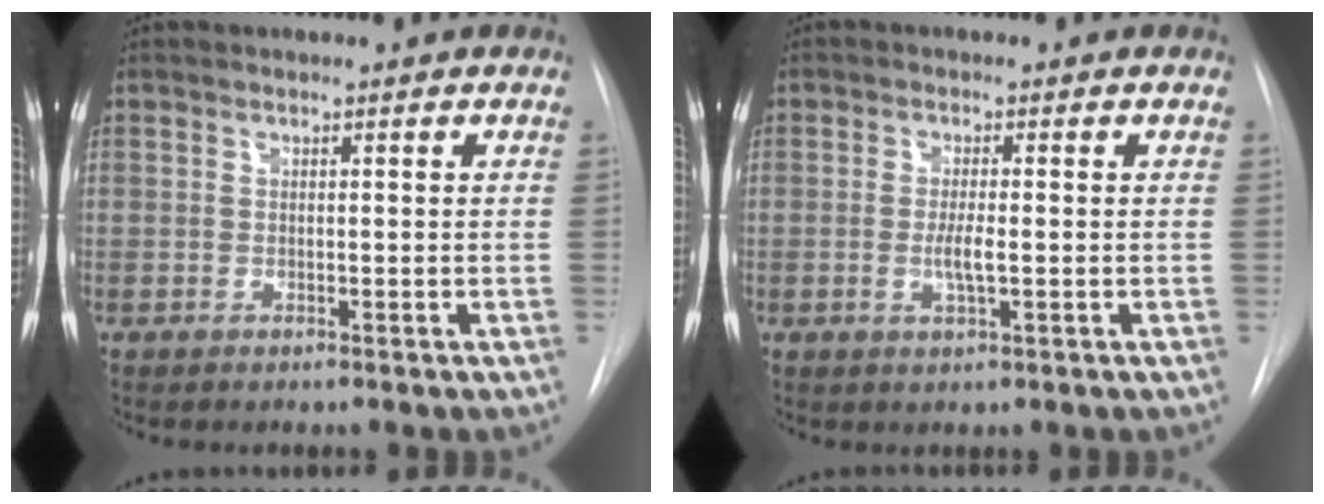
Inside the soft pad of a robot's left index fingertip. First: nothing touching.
{"total": 2.8, "force": [-1.2, 0.2, 2.5], "torque": [-0.049, -0.010, -0.017]}